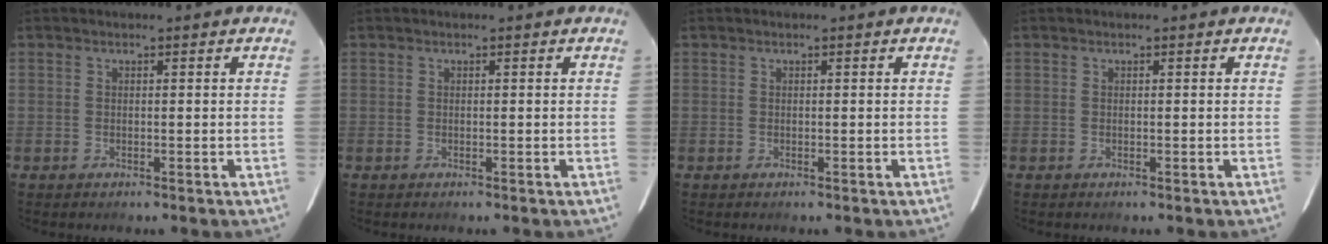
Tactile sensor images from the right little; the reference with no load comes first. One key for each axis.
{"total": 0.0}
{"total": 0.0}
{"total": 0.0}